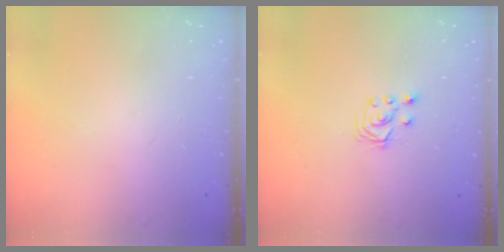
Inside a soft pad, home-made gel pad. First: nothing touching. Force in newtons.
{"total": 2.8, "press": 2.7, "slide": 0.7}